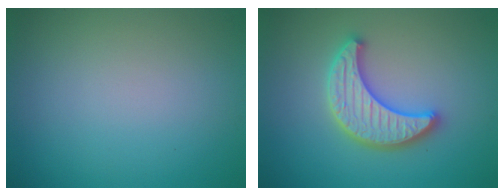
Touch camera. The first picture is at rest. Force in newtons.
{"total": 5.2, "press": 5.1, "slide": 0.8}